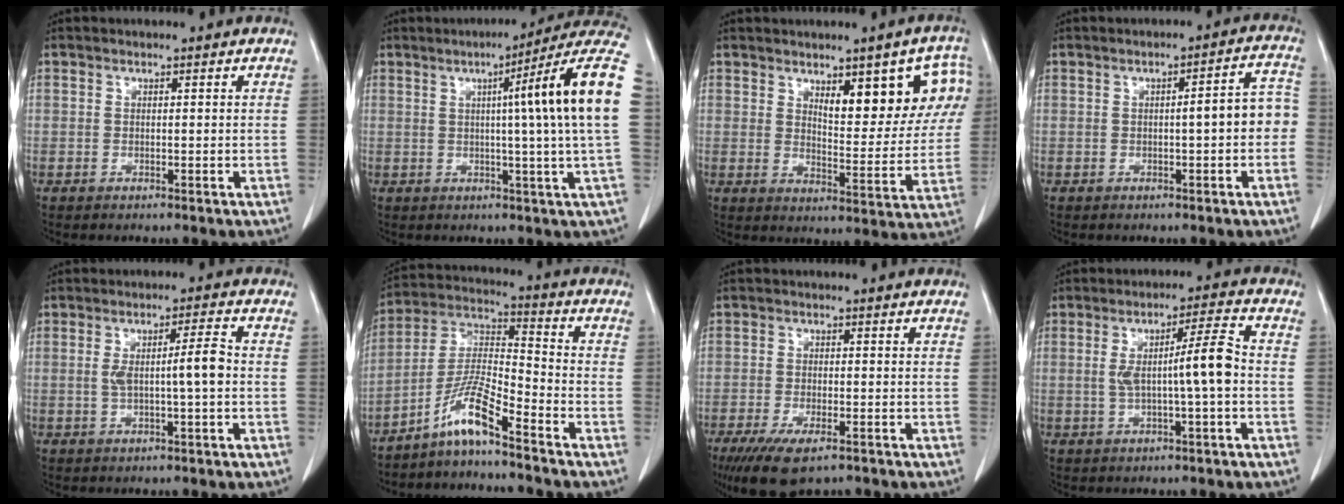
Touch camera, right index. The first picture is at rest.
{"total": 16.1, "force": [2.7, -2.1, 15.7], "torque": [-0.196, 0.015, 0.022]}
{"total": 12.0, "force": [5.4, 3.9, 10.0], "torque": [-0.115, 0.005, 0.075]}
{"total": 5.5, "force": [-0.7, 1.0, 5.4], "torque": [-0.064, 0.025, -0.012]}
{"total": 5.4, "force": [-0.3, 0.2, 5.4], "torque": [-0.093, 0.011, -0.001]}
{"total": 8.5, "force": [-6.2, 0.0, 5.8], "torque": [-0.124, 0.002, -0.123]}
{"total": 8.2, "force": [-5.5, 2.6, 5.5], "torque": [-0.094, -0.016, -0.087]}
{"total": 7.5, "force": [-0.5, -0.1, 7.5], "torque": [-0.127, 0.015, -0.006]}